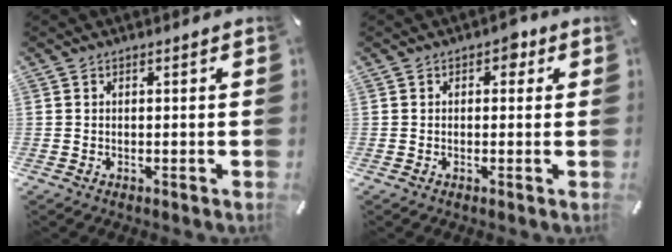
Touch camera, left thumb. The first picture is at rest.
{"total": 2.7, "force": [0.8, 2.1, 1.7], "torque": [-0.012, 0.000, 0.005]}